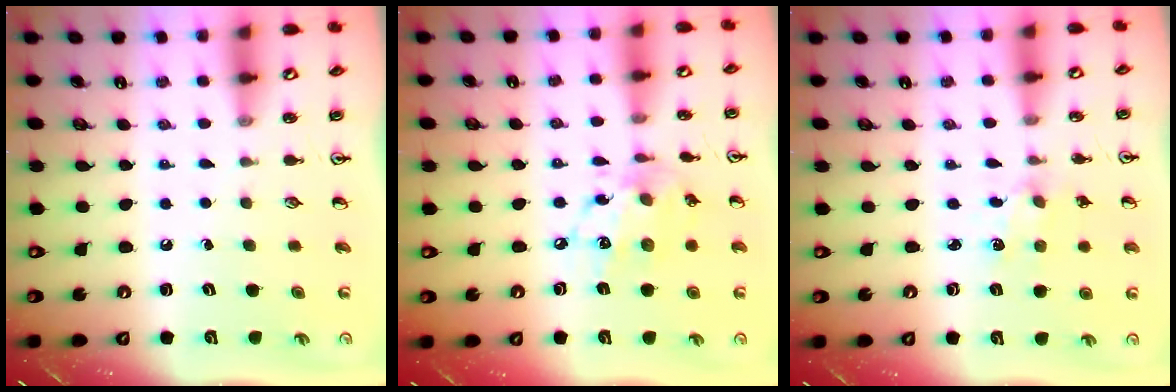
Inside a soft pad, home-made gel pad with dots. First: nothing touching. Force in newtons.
{"total": 12.7, "press": 12.7, "slide": 0.9}
{"total": 1.8, "press": 1.8, "slide": 0.3}